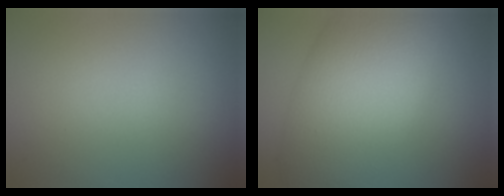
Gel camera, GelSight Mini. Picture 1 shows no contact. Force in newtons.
{"total": 10.4, "press": 10.4, "slide": 0.2}